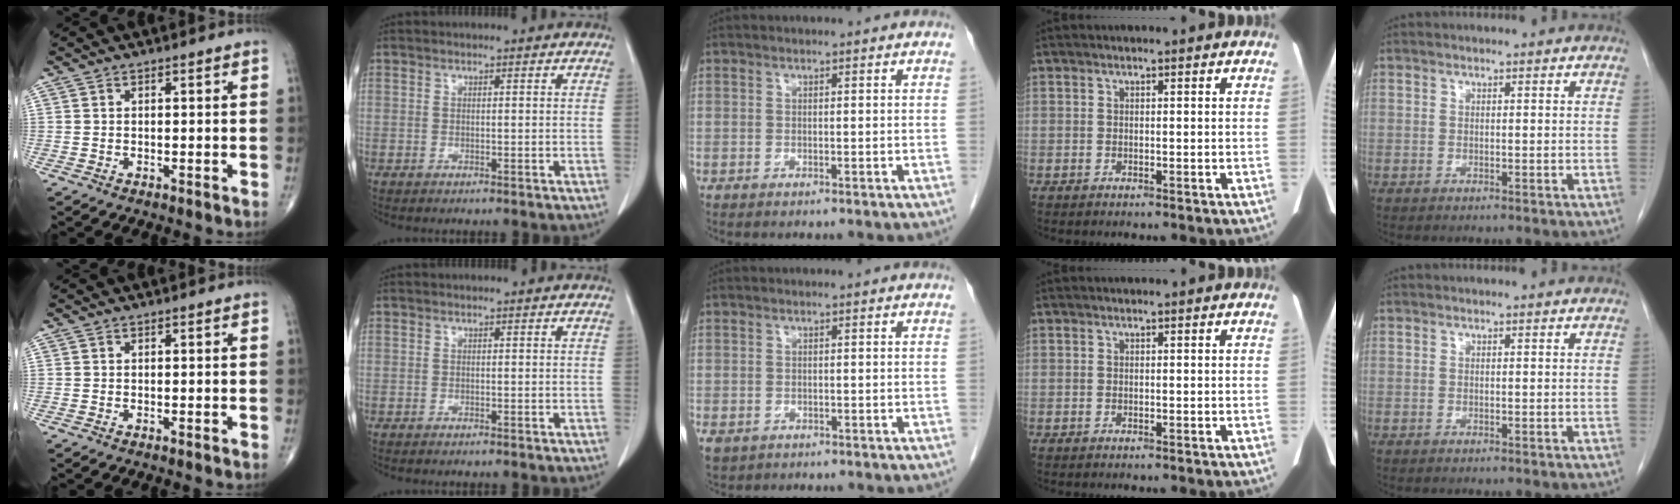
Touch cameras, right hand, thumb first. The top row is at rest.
{"middle": {"total": 3.5, "force": [-1.8, 2.7, 1.2], "torque": [-0.026, -0.004, -0.025]}}